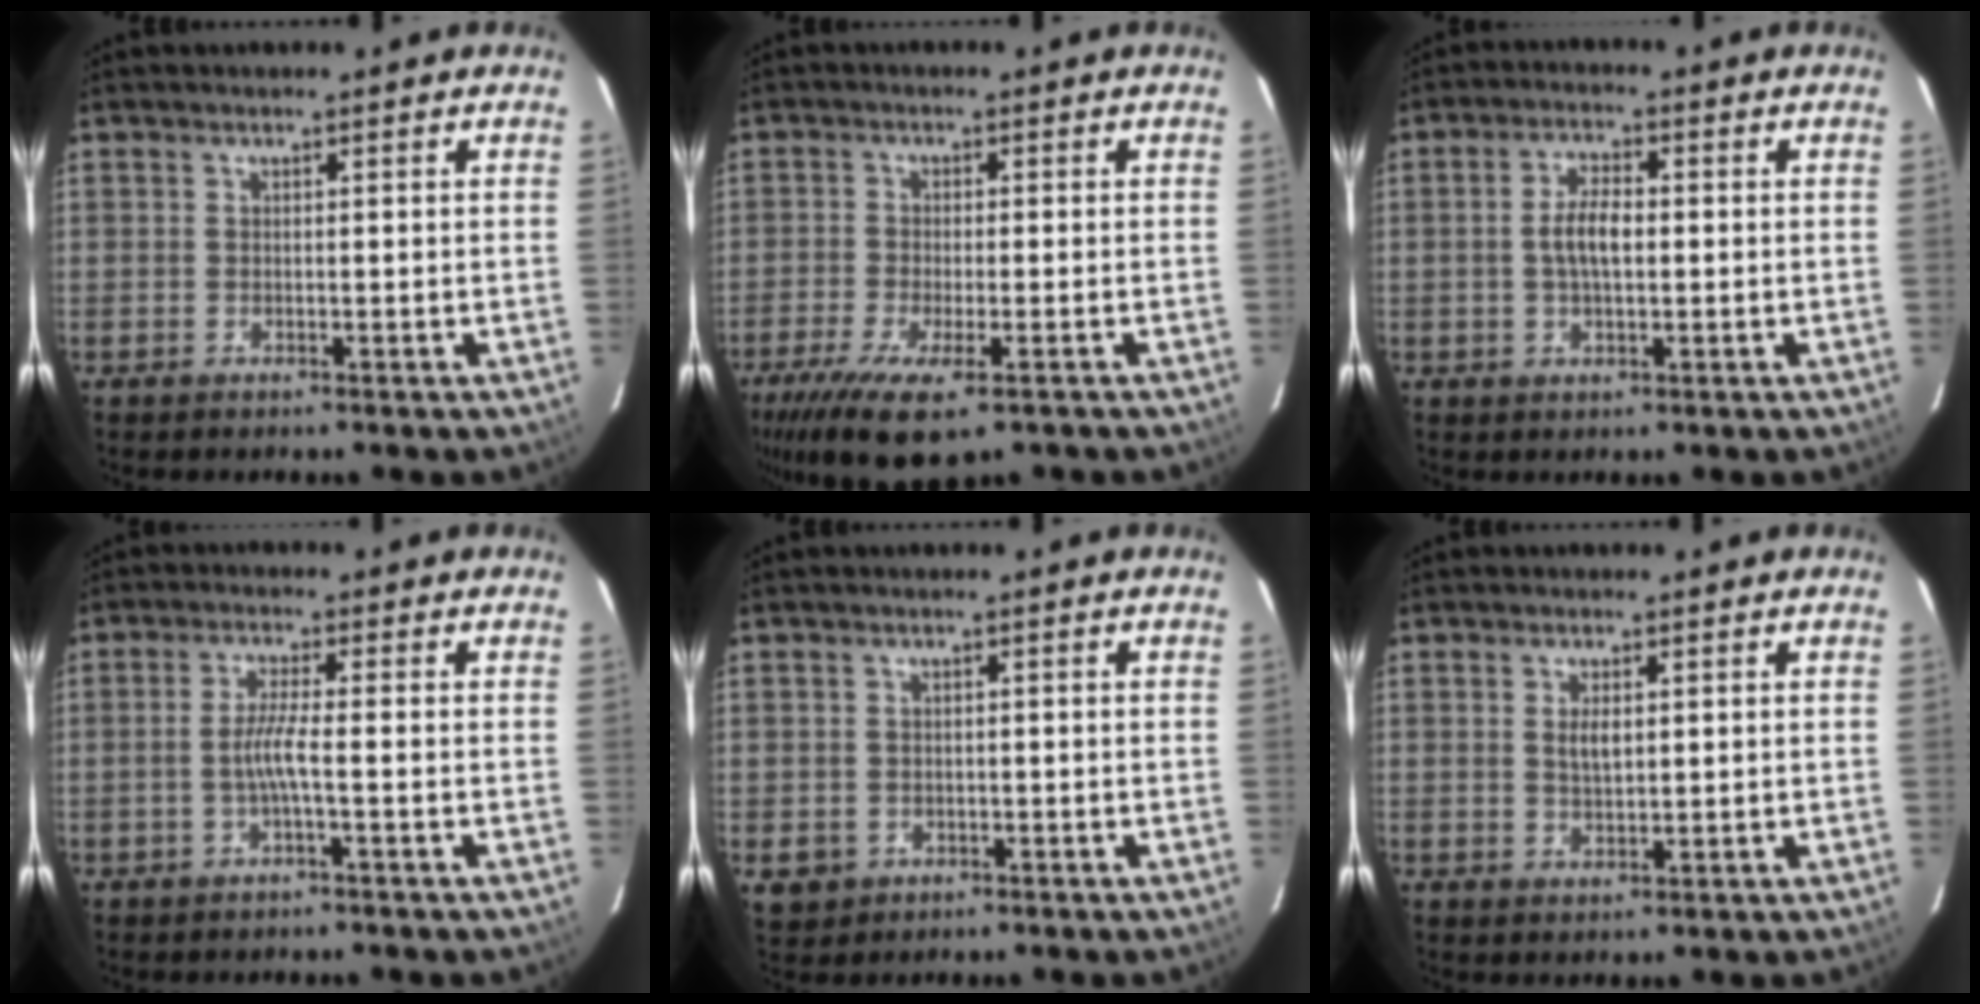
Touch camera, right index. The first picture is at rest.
{"total": 11.9, "force": [-7.7, 3.5, 8.5], "torque": [-0.185, -0.042, -0.130]}
{"total": 5.1, "force": [-0.1, 2.2, 4.6], "torque": [-0.090, 0.007, 0.001]}
{"total": 3.4, "force": [-1.2, -0.6, 3.1], "torque": [-0.065, -0.001, -0.023]}
{"total": 4.1, "force": [-0.9, 3.8, 1.2], "torque": [-0.026, 0.002, -0.003]}
{"total": 2.7, "force": [0.7, 1.2, 2.3], "torque": [-0.042, 0.000, 0.013]}